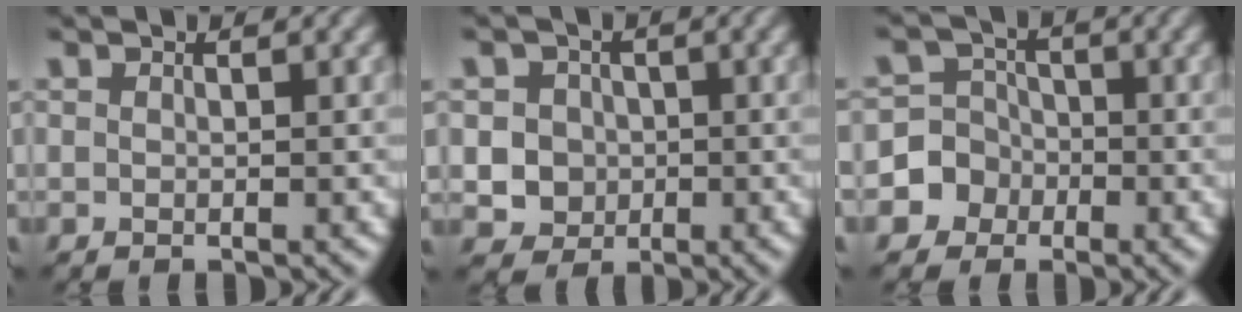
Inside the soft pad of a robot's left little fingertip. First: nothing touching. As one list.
[{"total": 4.5, "force": [-0.5, 4.3, 1.3], "torque": [-0.012, 0.020, -0.022]}, {"total": 4.6, "force": [-1.8, 4.2, 0.3], "torque": [0.007, 0.008, -0.059]}]